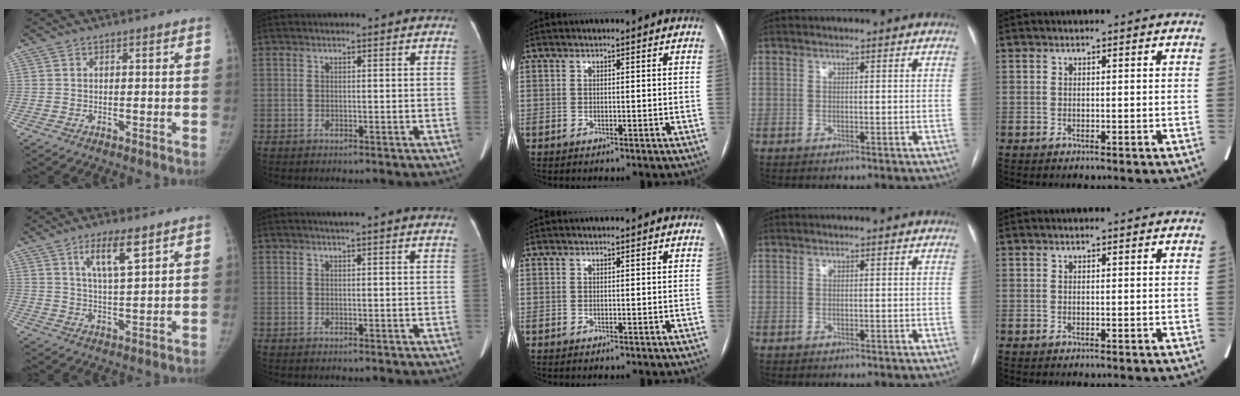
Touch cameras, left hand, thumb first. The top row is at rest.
{"thumb": {"total": 7.5, "force": [4.2, 1.6, 6.0], "torque": [-0.103, -0.027, 0.078]}, "index": {"total": 5.1, "force": [4.6, -0.3, 2.4], "torque": [-0.032, 0.018, 0.048]}}